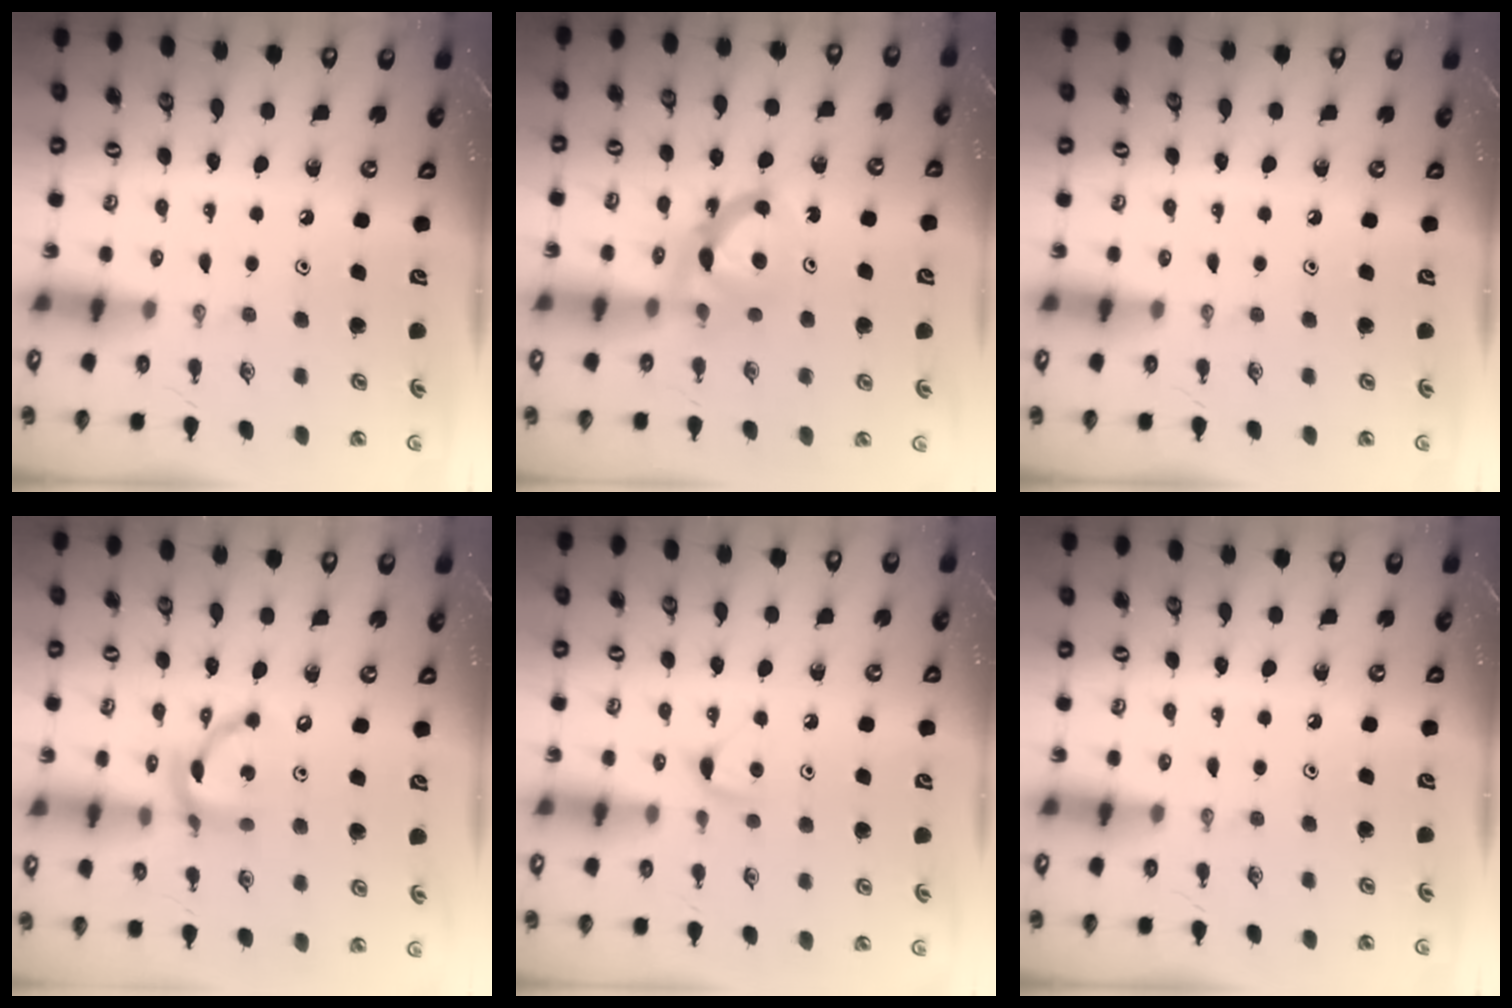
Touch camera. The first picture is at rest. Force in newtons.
{"total": 7.7, "press": 7.7, "slide": 0.4}
{"total": 0.0}
{"total": 11.5, "press": 11.5, "slide": 0.7}
{"total": 4.9, "press": 4.8, "slide": 0.5}
{"total": 0.0}